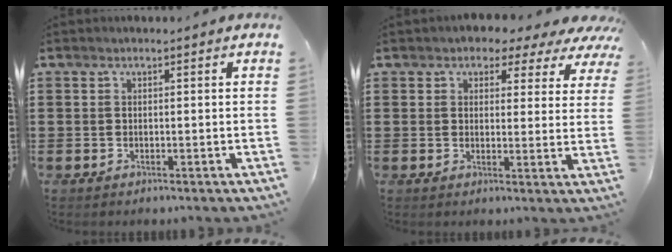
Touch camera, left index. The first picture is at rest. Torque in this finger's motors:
{"motor_torque": [2.14, 0.00, 0.75, 0.09]}